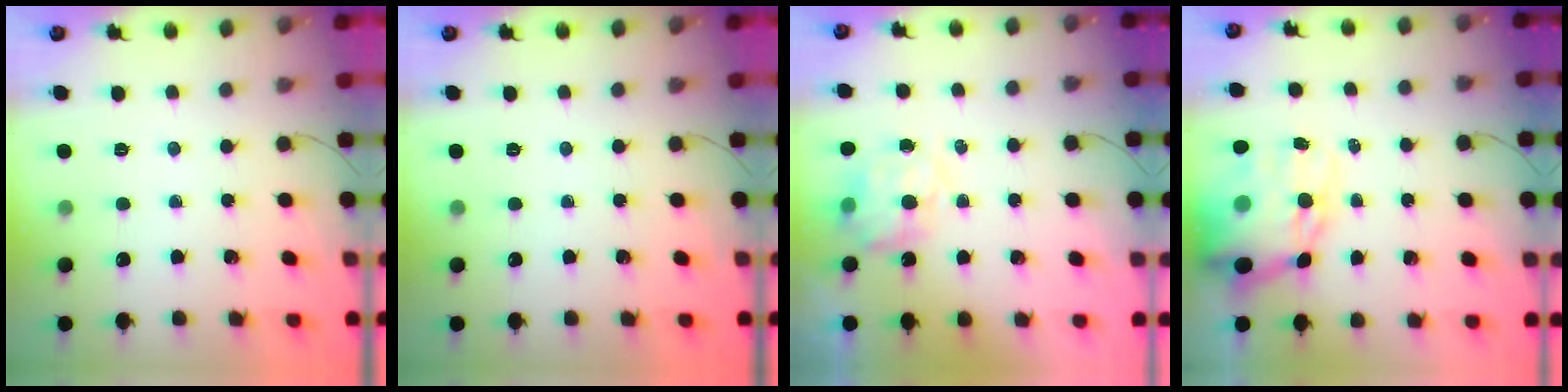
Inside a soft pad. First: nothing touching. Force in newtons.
{"total": 0.0}
{"total": 9.1, "press": 9.0, "slide": 0.6}
{"total": 15.3, "press": 14.9, "slide": 3.4}